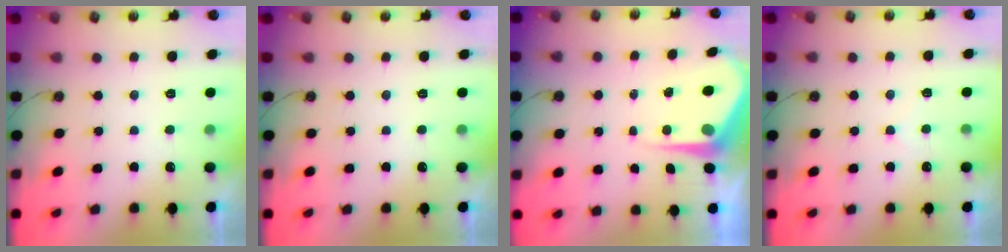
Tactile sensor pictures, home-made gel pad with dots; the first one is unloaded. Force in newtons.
{"total": 0.0}
{"total": 6.8, "press": 6.7, "slide": 0.6}
{"total": 4.6, "press": 4.6, "slide": 0.4}